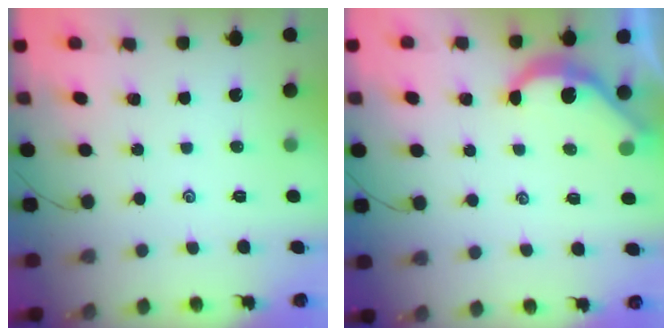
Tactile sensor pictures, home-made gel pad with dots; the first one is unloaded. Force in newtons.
{"total": 5.7, "press": 5.7, "slide": 0.2}